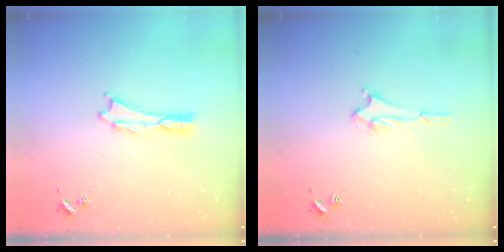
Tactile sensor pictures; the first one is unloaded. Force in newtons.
{"total": 1.5, "press": 1.5, "slide": 0.2}